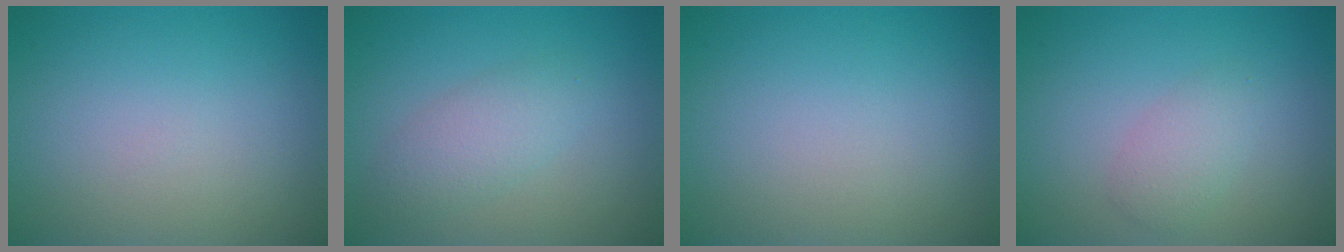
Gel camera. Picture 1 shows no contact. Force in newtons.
{"total": 2.7, "press": 2.7, "slide": 0.0}
{"total": 0.0}
{"total": 2.0, "press": 2.0, "slide": 0.0}